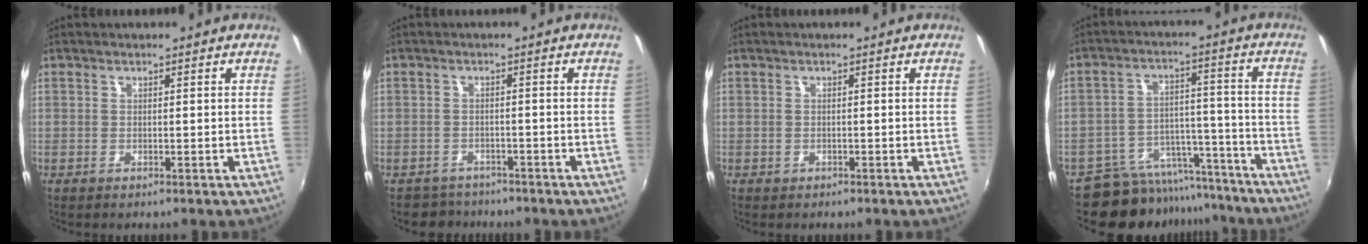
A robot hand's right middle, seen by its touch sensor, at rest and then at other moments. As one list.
[{"total": 4.0, "force": [-3.4, 2.1, -0.3], "torque": [-0.010, 0.004, -0.059]}, {"total": 0.8, "force": [-0.5, 0.6, 0.1], "torque": [-0.005, -0.002, -0.005]}, {"total": 16.3, "force": [-14.5, 6.8, 3.0], "torque": [-0.065, 0.040, -0.194]}]